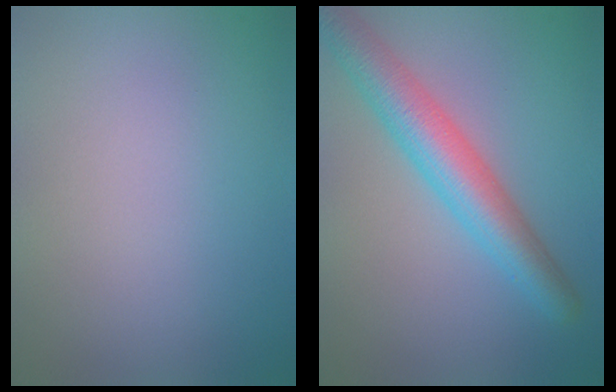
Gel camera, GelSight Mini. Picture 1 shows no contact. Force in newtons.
{"total": 5.6, "press": 5.6, "slide": 0.1}